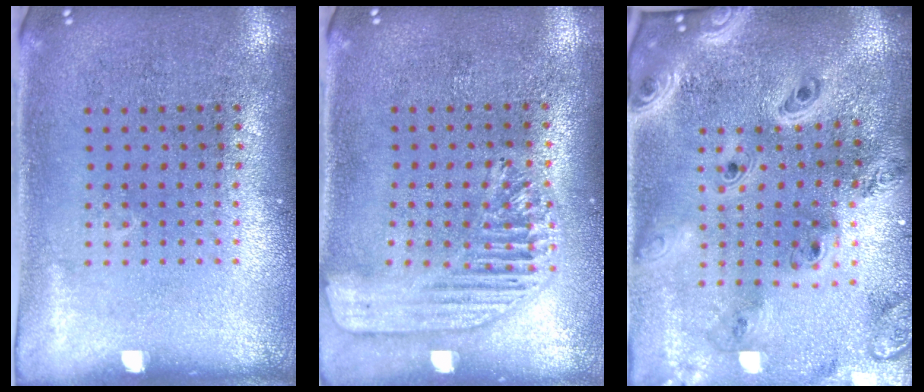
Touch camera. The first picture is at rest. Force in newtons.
{"total": 1.7, "press": 1.5, "slide": 0.7}
{"total": 4.1, "press": 3.1, "slide": 2.7}